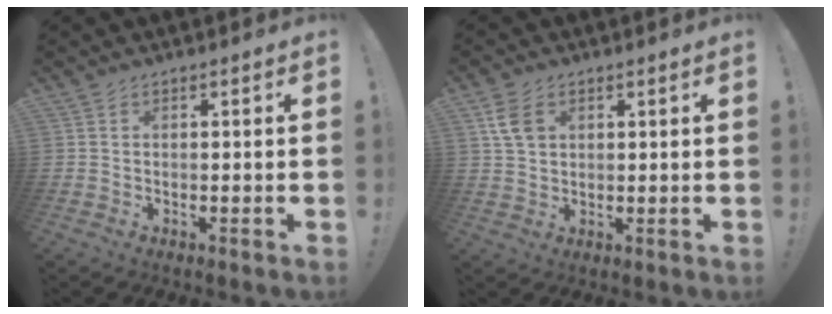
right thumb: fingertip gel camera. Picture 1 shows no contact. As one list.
[{"total": 6.6, "force": [2.4, 4.7, 3.9], "torque": [-0.065, -0.002, 0.045]}]